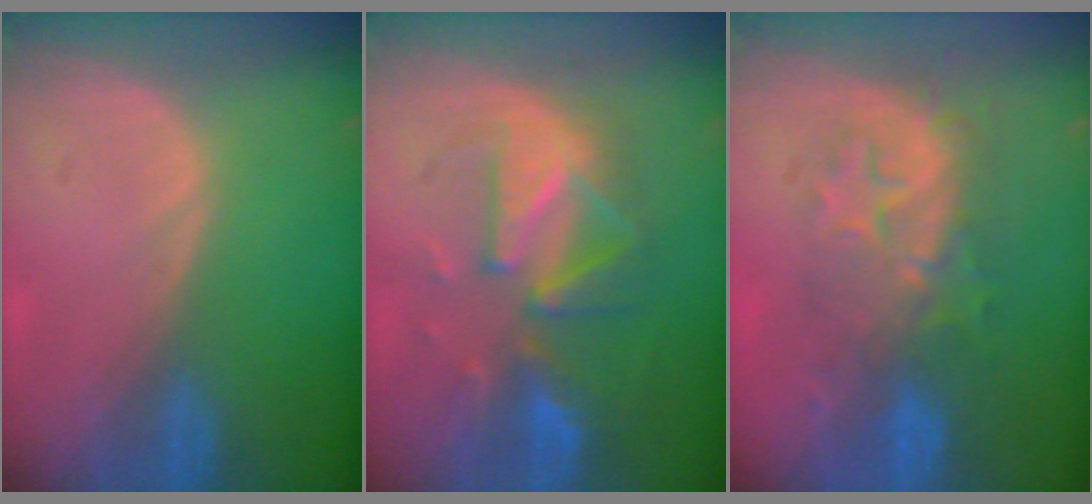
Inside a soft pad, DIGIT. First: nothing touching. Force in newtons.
{"total": 10.0, "press": 8.8, "slide": 4.7}
{"total": 8.4, "press": 8.1, "slide": 2.0}